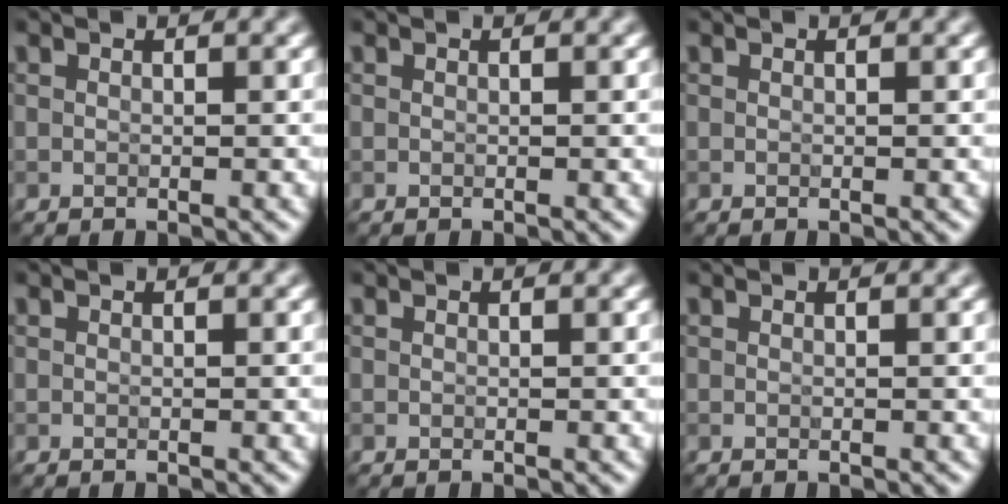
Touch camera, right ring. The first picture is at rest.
{"total": 0.0}
{"total": 0.0}
{"total": 0.0}
{"total": 0.0}
{"total": 0.0}